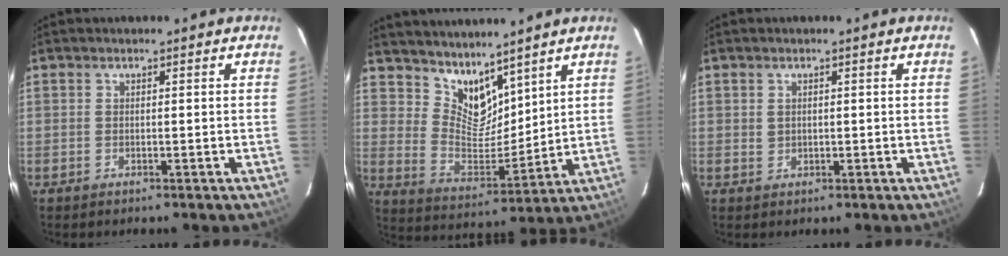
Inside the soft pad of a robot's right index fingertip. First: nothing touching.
{"total": 10.0, "force": [8.2, 4.5, 3.6], "torque": [-0.065, -0.005, 0.164]}
{"total": 1.1, "force": [0.3, 1.0, 0.2], "torque": [-0.003, 0.001, 0.009]}